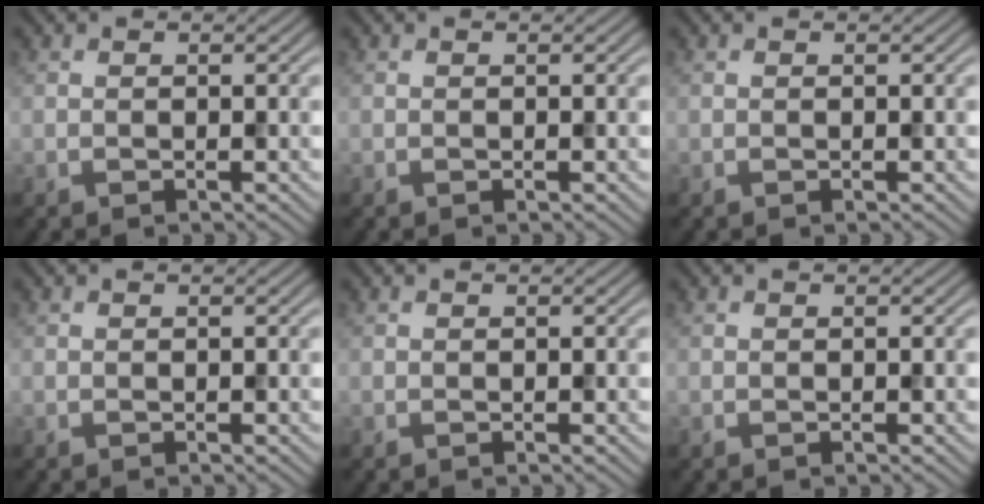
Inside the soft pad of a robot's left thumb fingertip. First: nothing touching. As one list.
[{"total": 0.0}, {"total": 0.0}, {"total": 0.0}, {"total": 0.0}, {"total": 0.0}]